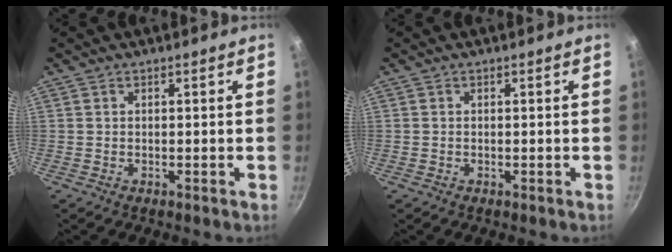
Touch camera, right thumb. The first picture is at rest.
{"total": 0.0}